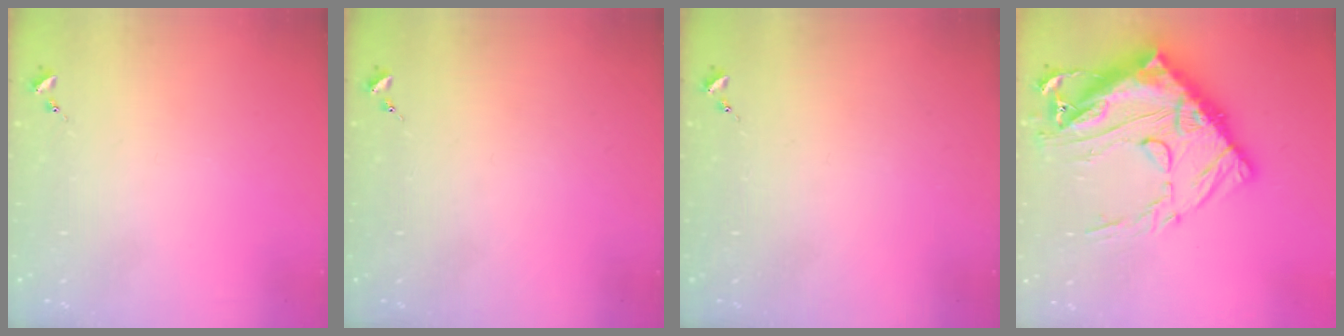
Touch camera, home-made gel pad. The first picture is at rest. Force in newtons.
{"total": 0.0}
{"total": 0.0}
{"total": 27.3, "press": 27.2, "slide": 2.8}